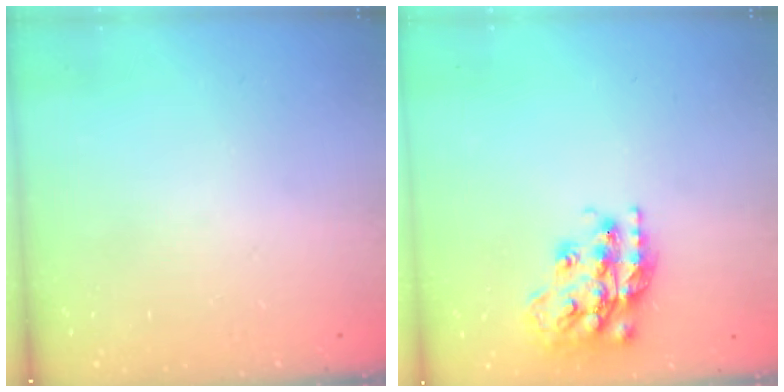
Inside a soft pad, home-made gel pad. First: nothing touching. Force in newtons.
{"total": 17.8, "press": 17.7, "slide": 1.3}